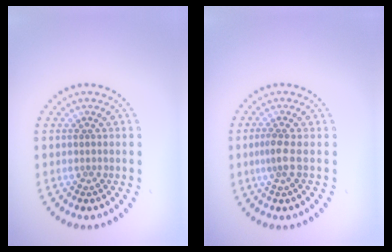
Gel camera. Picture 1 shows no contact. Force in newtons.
{"total": 1.8, "press": 1.3, "slide": 1.2}